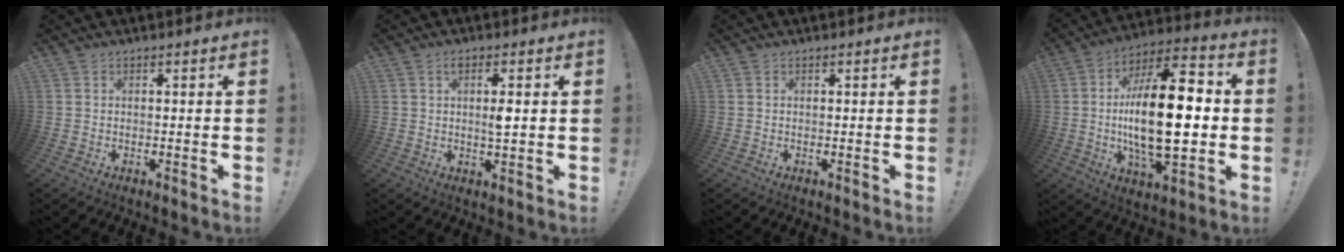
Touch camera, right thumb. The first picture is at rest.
{"total": 3.0, "force": [0.9, 0.8, 2.7], "torque": [-0.042, -0.004, 0.011]}
{"total": 0.0}
{"total": 25.1, "force": [-0.8, 10.2, 22.9], "torque": [-0.401, -0.004, -0.018]}